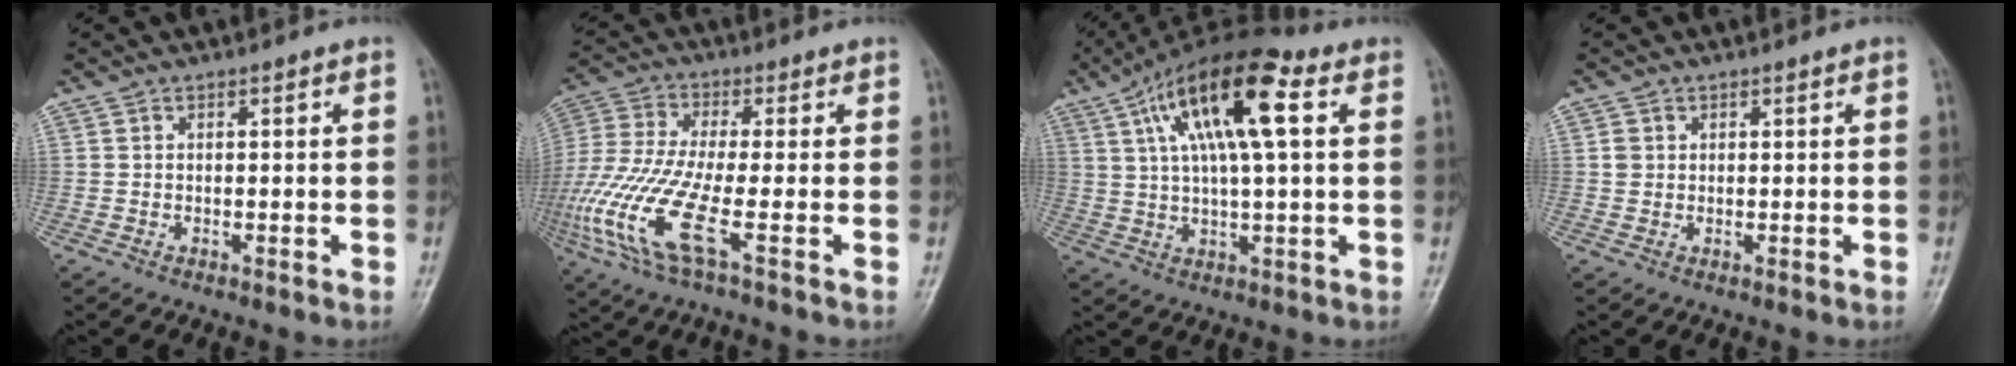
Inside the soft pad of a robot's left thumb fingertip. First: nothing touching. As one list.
[{"total": 14.7, "force": [-4.7, 3.1, 13.6], "torque": [-0.338, -0.002, -0.099]}, {"total": 16.9, "force": [5.7, 5.3, 15.0], "torque": [-0.260, 0.016, 0.089]}, {"total": 1.3, "force": [0.4, 1.2, 0.5], "torque": [-0.002, -0.001, 0.008]}]